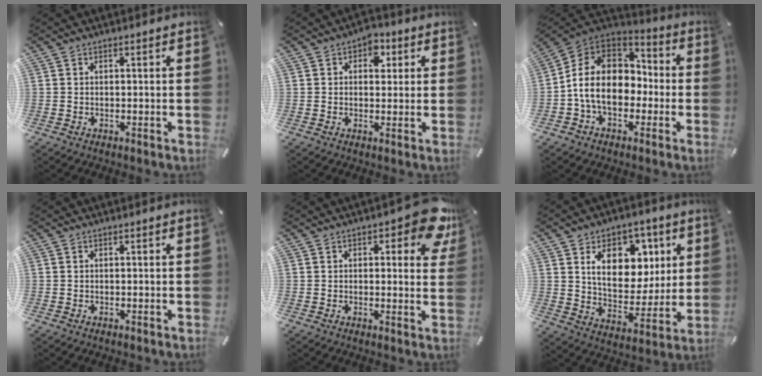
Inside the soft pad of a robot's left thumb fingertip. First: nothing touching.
{"total": 4.7, "force": [1.5, 3.4, 2.8], "torque": [-0.020, -0.004, 0.016]}
{"total": 14.1, "force": [-2.5, 10.9, 8.5], "torque": [-0.181, 0.027, -0.044]}
{"total": 0.0}
{"total": 9.2, "force": [4.5, 4.0, 7.0], "torque": [-0.074, -0.025, 0.071]}
{"total": 15.0, "force": [6.2, 10.7, 8.4], "torque": [-0.128, -0.019, 0.114]}